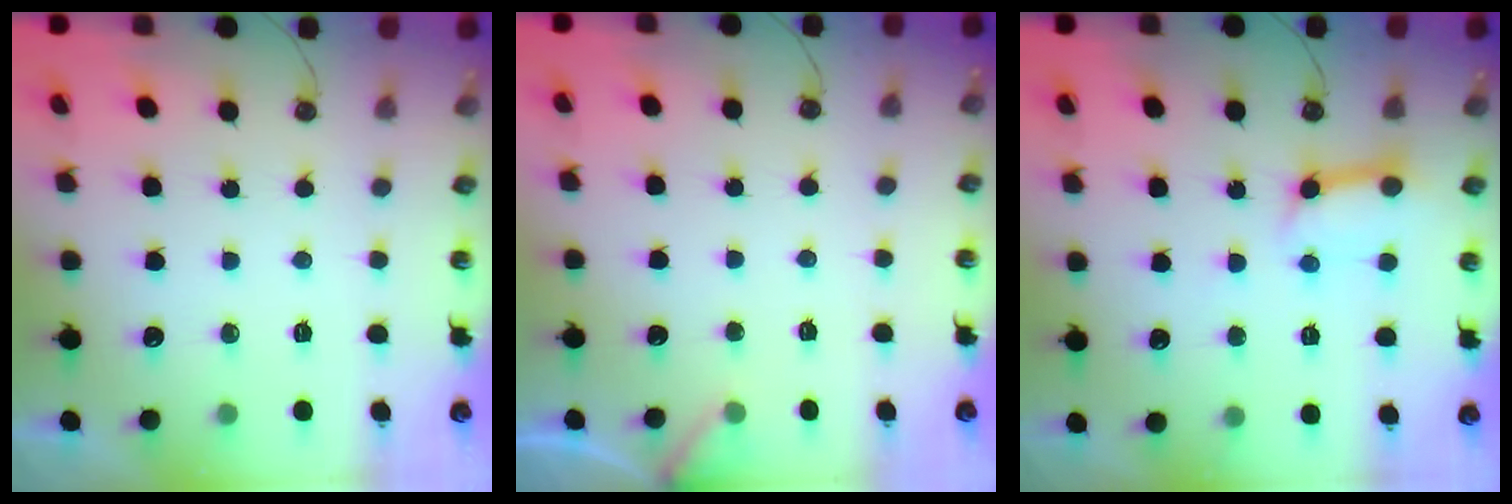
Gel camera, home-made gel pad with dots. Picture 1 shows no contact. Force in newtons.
{"total": 3.9, "press": 3.9, "slide": 0.5}
{"total": 10.2, "press": 10.2, "slide": 1.2}